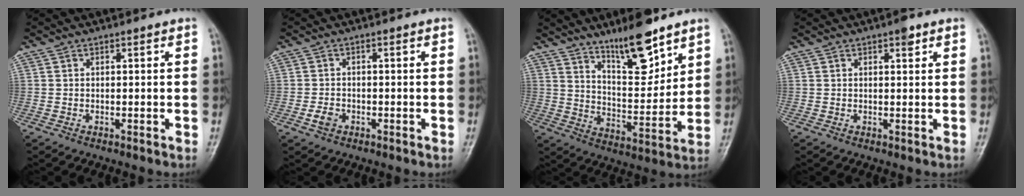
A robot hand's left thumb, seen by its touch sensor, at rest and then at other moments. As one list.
[{"total": 2.3, "force": [-1.0, 1.7, 1.2], "torque": [-0.020, 0.005, -0.019]}, {"total": 12.6, "force": [9.2, 3.6, 7.8], "torque": [-0.104, -0.073, 0.164]}, {"total": 2.0, "force": [1.2, 0.7, 1.4], "torque": [-0.016, -0.004, 0.015]}]